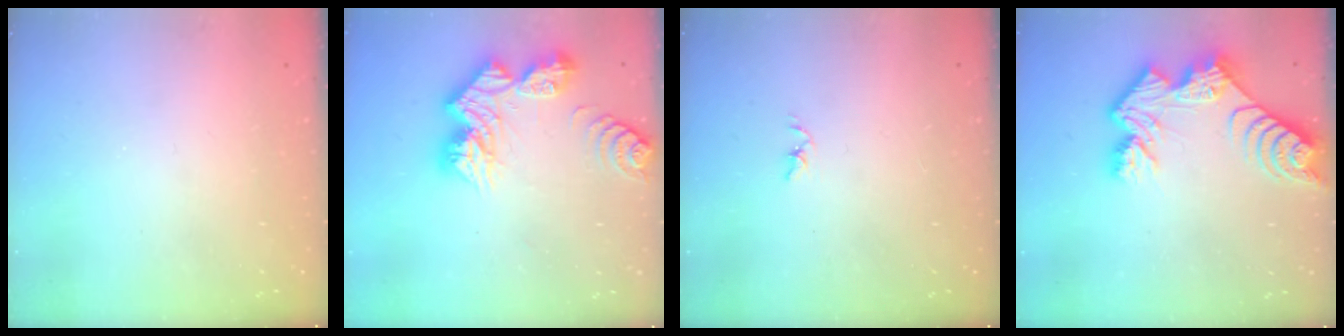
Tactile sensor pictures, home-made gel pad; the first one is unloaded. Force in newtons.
{"total": 14.1, "press": 14.1, "slide": 1.3}
{"total": 1.8, "press": 1.7, "slide": 0.3}
{"total": 11.9, "press": 11.8, "slide": 1.0}